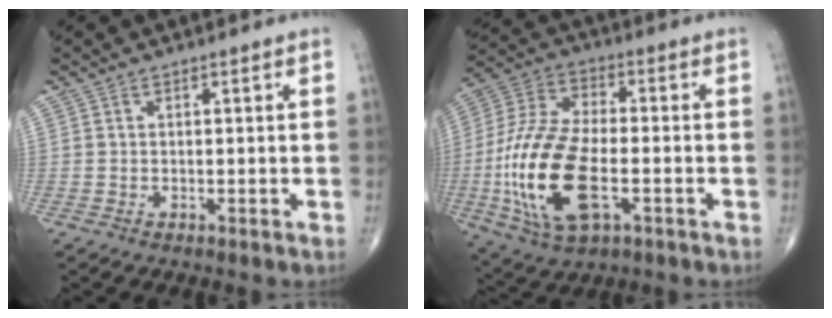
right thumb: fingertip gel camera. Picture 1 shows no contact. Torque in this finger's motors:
{"motor_torque": [2.14, 1.20, 2.07, -0.37, 0.75]}